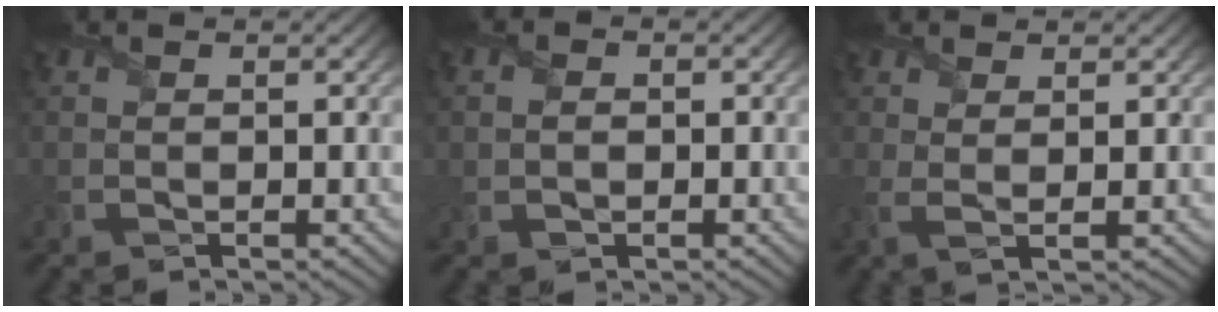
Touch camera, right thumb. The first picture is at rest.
{"total": 2.1, "force": [0.2, 1.6, 1.2], "torque": [-0.013, 0.010, -0.018]}
{"total": 2.3, "force": [1.0, 0.5, 2.0], "torque": [-0.052, -0.002, 0.018]}